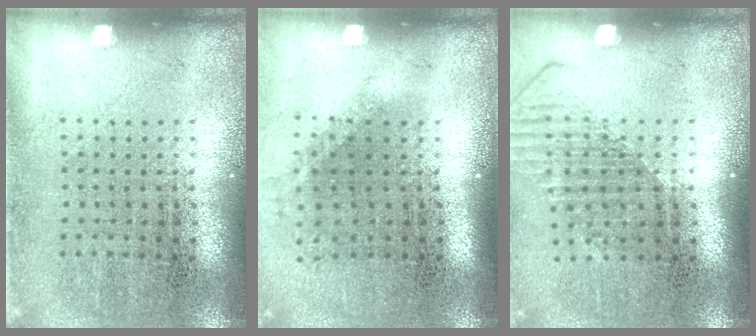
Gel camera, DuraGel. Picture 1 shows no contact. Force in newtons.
{"total": 1.2, "press": 0.9, "slide": 0.9}
{"total": 1.6, "press": 1.2, "slide": 1.0}